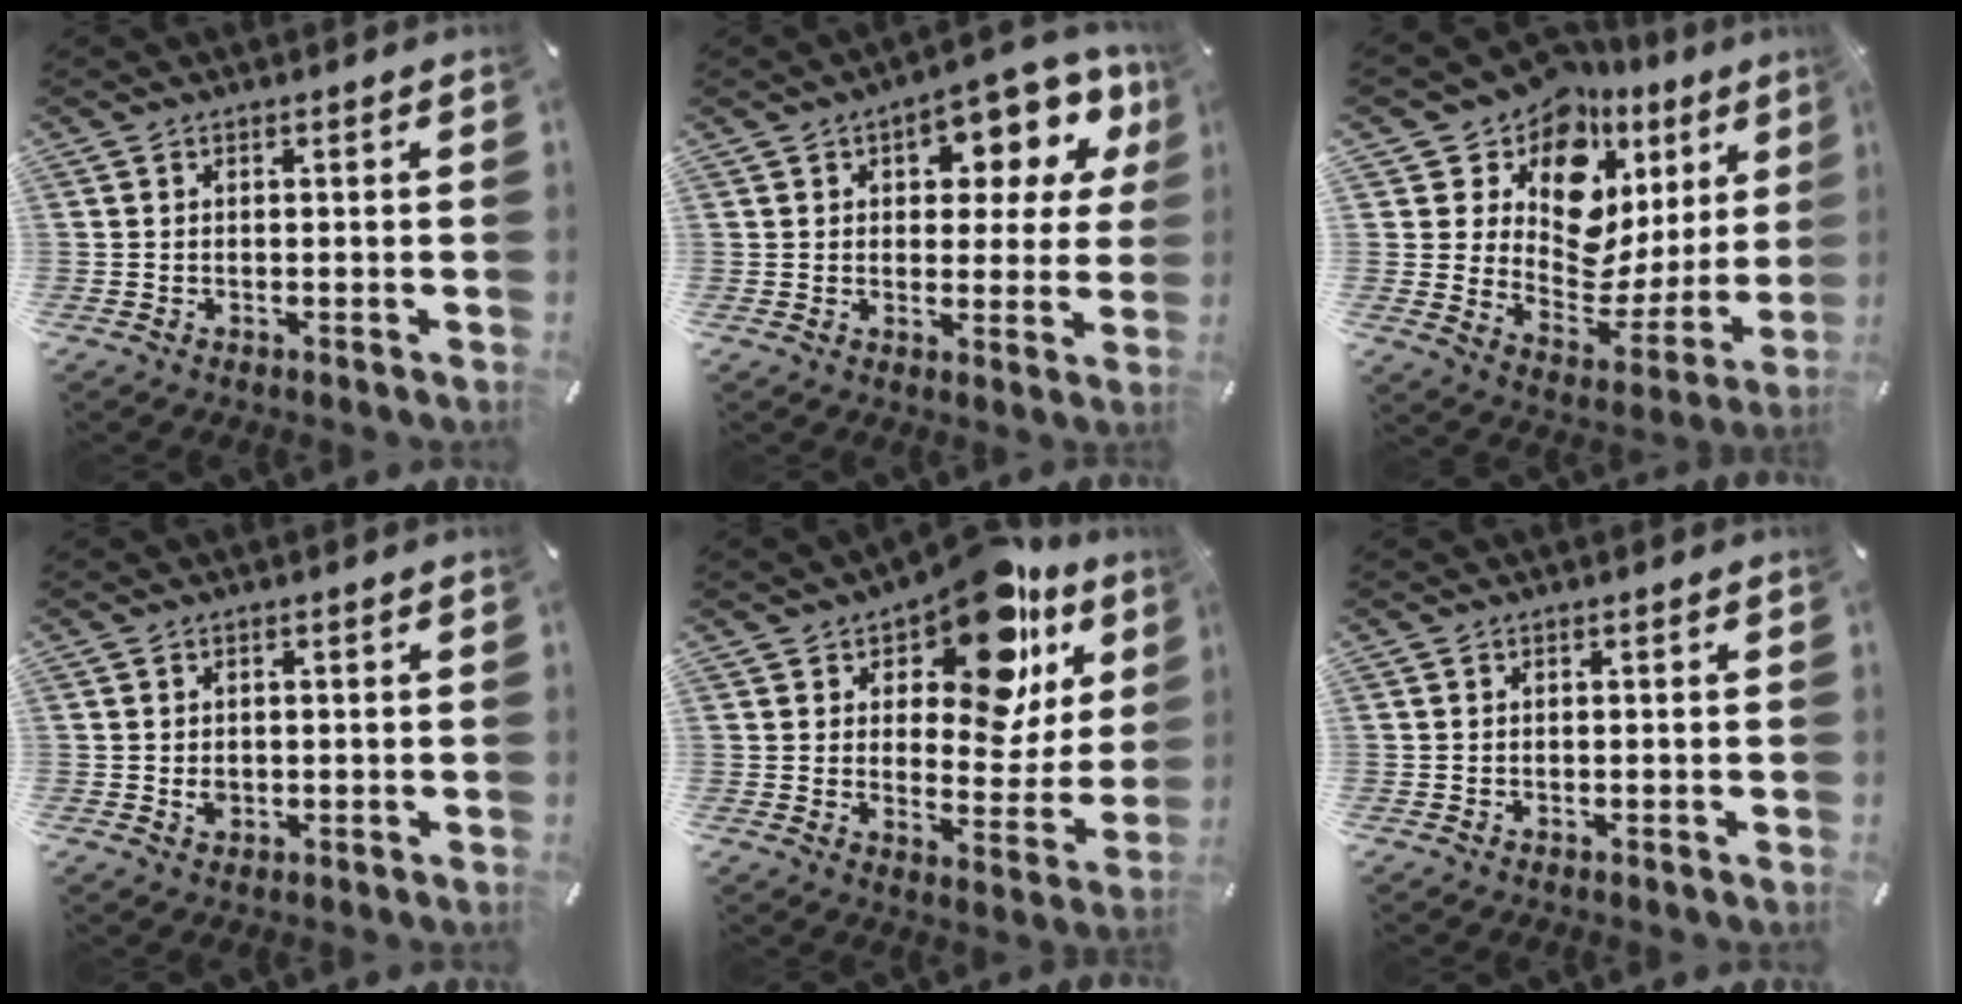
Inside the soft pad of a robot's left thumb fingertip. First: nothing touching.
{"total": 12.1, "force": [6.1, 6.5, 8.1], "torque": [-0.100, -0.045, 0.103]}
{"total": 13.5, "force": [9.1, 8.5, 5.4], "torque": [-0.085, -0.107, 0.154]}
{"total": 1.8, "force": [0.1, 1.5, 0.9], "torque": [-0.012, 0.002, -0.001]}
{"total": 17.9, "force": [11.5, 8.5, 10.7], "torque": [-0.159, -0.079, 0.194]}
{"total": 0.0}